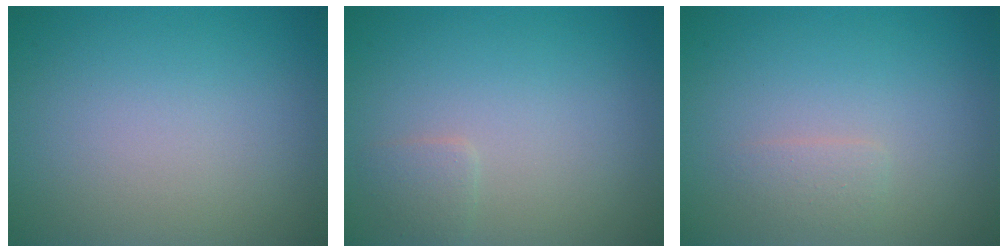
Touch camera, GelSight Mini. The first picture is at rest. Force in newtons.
{"total": 1.0, "press": 1.0, "slide": 0.0}
{"total": 1.0, "press": 1.0, "slide": 0.0}